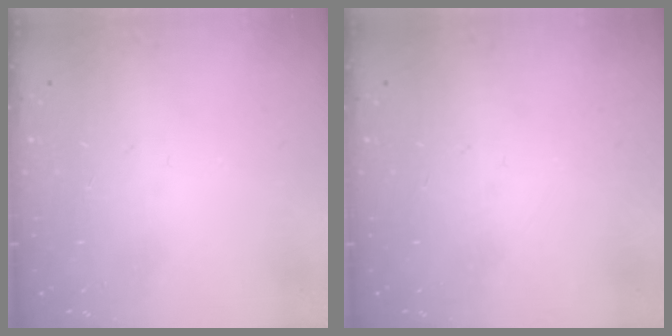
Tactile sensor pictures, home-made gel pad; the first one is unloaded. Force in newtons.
{"total": 0.0}